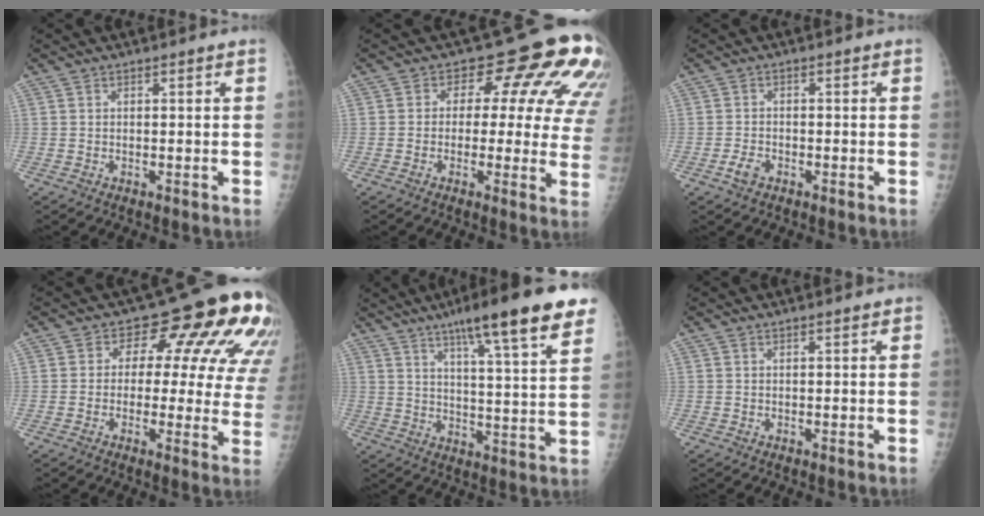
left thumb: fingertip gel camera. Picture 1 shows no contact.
{"total": 16.3, "force": [5.7, 8.8, 12.5], "torque": [-0.098, -0.009, 0.044]}
{"total": 2.6, "force": [-1.4, 1.6, 1.4], "torque": [-0.025, 0.005, -0.027]}
{"total": 17.6, "force": [6.7, 9.6, 13.1], "torque": [-0.107, -0.012, 0.057]}
{"total": 20.2, "force": [13.1, 2.8, 15.0], "torque": [-0.203, -0.041, 0.185]}
{"total": 0.9, "force": [0.6, 0.4, 0.5], "torque": [-0.008, -0.001, 0.005]}